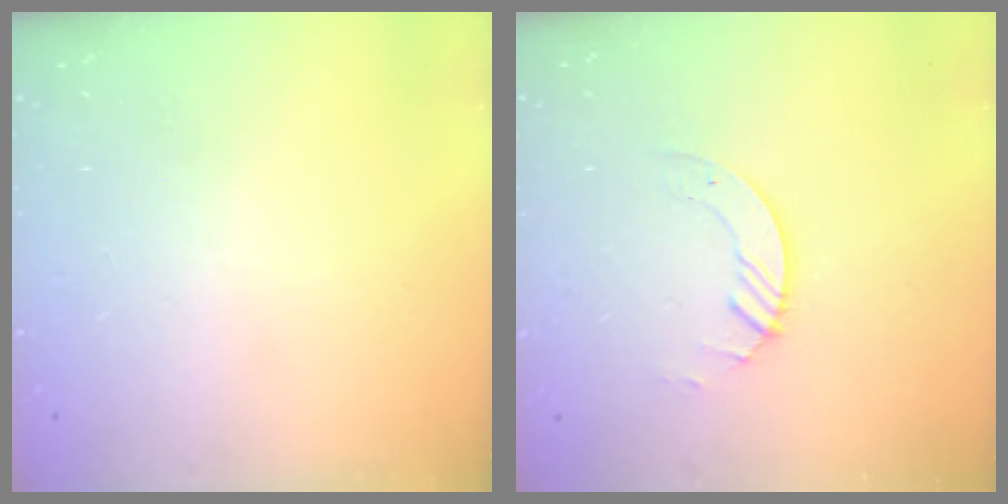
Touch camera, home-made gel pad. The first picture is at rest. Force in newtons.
{"total": 2.8, "press": 2.8, "slide": 0.3}